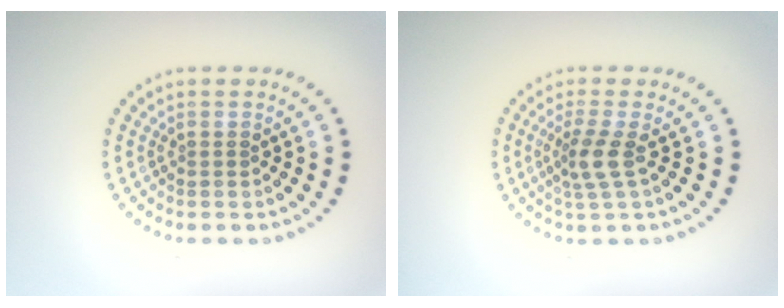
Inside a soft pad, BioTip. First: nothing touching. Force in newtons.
{"total": 2.4, "press": 1.8, "slide": 1.6}